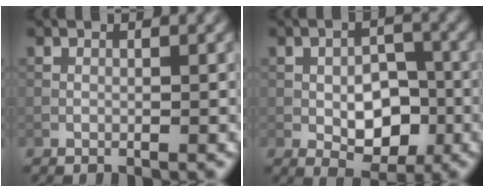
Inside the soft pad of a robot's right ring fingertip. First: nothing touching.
{"total": 5.4, "force": [-1.5, 3.2, 4.0], "torque": [-0.060, -0.002, -0.022]}